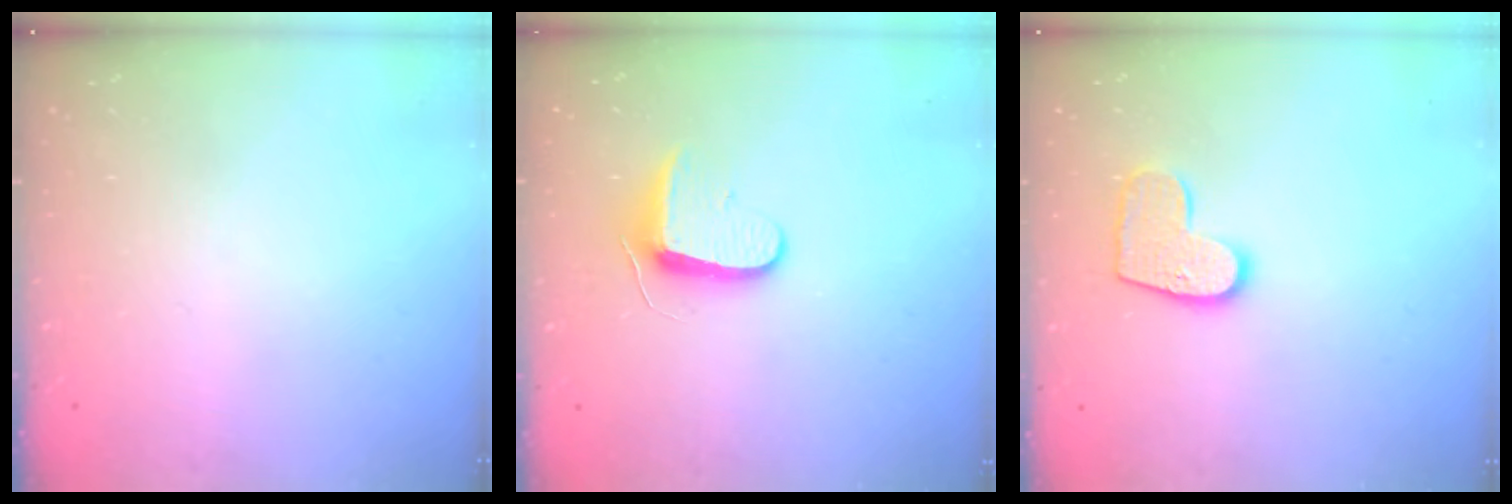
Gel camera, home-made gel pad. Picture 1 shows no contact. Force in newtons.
{"total": 9.4, "press": 9.3, "slide": 0.9}
{"total": 10.3, "press": 10.3, "slide": 0.4}